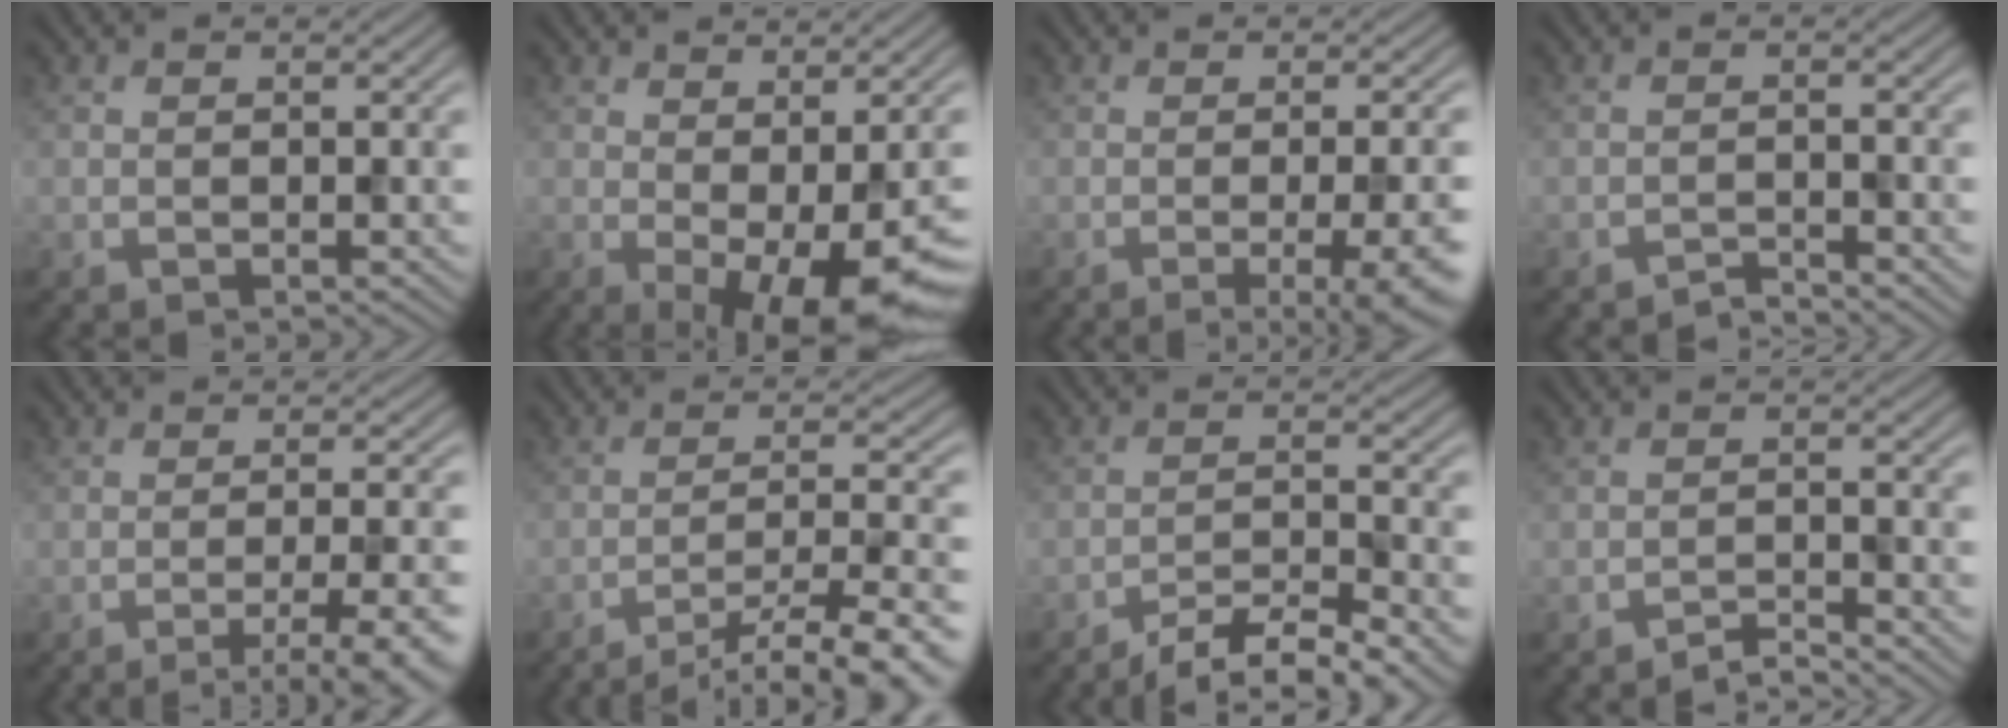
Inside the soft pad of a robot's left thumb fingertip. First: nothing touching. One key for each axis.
{"total": 8.7, "fx": -2.1, "fy": 2.8, "fz": 8.0, "tx": -0.111, "ty": -0.012, "tz": -0.018}
{"total": 10.3, "fx": -3.3, "fy": 3.0, "fz": 9.3, "tx": -0.094, "ty": 0.003, "tz": -0.041}
{"total": 1.8, "fx": -1.8, "fy": 0.1, "fz": 0.5, "tx": -0.001, "ty": 0.005, "tz": -0.041}
{"total": 8.6, "fx": -5.2, "fy": 1.4, "fz": 6.8, "tx": -0.095, "ty": 0.003, "tz": -0.072}
{"total": 13.2, "fx": -10.1, "fy": 2.6, "fz": 8.1, "tx": -0.124, "ty": -0.005, "tz": -0.135}
{"total": 7.4, "fx": -5.9, "fy": 1.5, "fz": 4.3, "tx": -0.077, "ty": -0.002, "tz": -0.094}
{"total": 2.4, "fx": -2.2, "fy": 0.1, "fz": 0.9, "tx": -0.008, "ty": 0.006, "tz": -0.050}